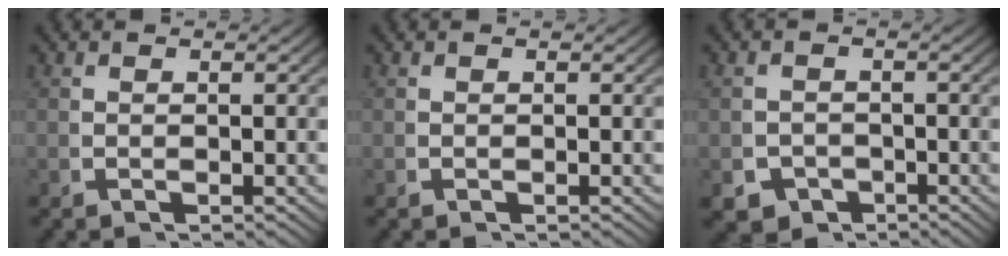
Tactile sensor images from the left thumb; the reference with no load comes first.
{"total": 0.0}
{"total": 4.7, "force": [-3.2, 3.3, 1.2], "torque": [-0.018, -0.029, -0.045]}